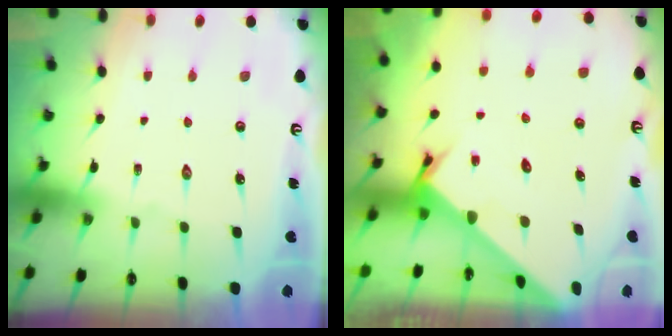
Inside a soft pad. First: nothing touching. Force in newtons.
{"total": 2.1, "press": 2.1, "slide": 0.1}